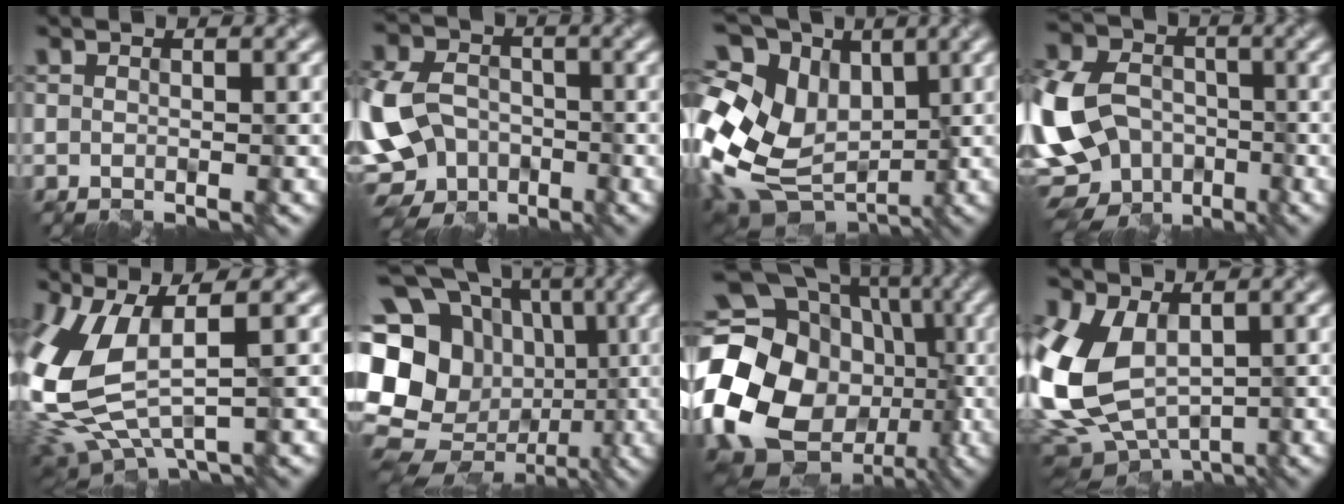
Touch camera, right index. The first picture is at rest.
{"total": 12.6, "force": [-4.4, 9.9, 6.4], "torque": [-0.147, -0.024, -0.090]}
{"total": 14.4, "force": [0.3, 10.3, 10.0], "torque": [-0.211, 0.011, 0.026]}
{"total": 16.2, "force": [-4.6, 12.9, 8.6], "torque": [-0.186, -0.015, -0.098]}
{"total": 10.0, "force": [-0.3, 4.7, 8.8], "torque": [-0.226, -0.025, 0.010]}
{"total": 20.8, "force": [-0.9, 18.5, 9.4], "torque": [-0.201, 0.029, -0.051]}
{"total": 23.1, "force": [-3.5, 19.1, 12.4], "torque": [-0.241, -0.016, -0.103]}
{"total": 9.5, "force": [-0.3, 6.4, 7.1], "torque": [-0.182, -0.017, -0.002]}